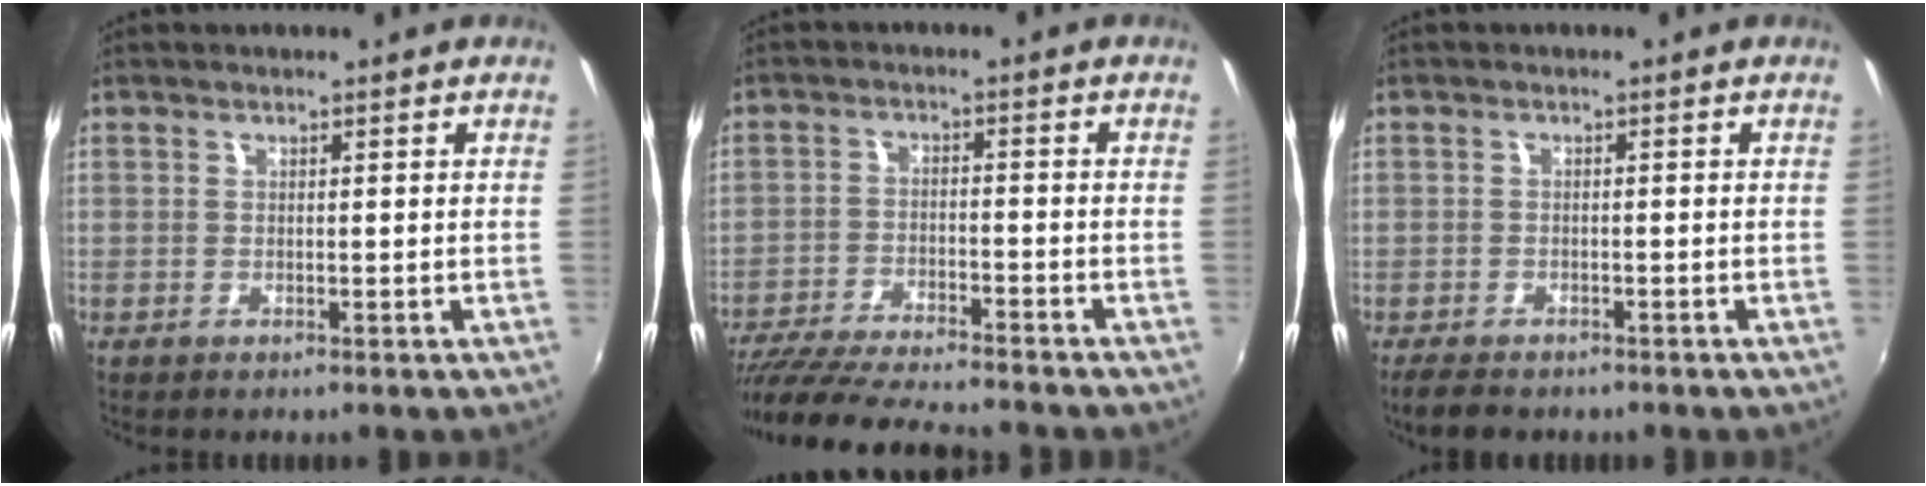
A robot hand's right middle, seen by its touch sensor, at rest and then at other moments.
{"total": 15.7, "force": [-14.0, 1.8, 6.9], "torque": [-0.147, -0.023, -0.232]}
{"total": 4.2, "force": [-3.1, 2.4, 1.5], "torque": [-0.032, 0.000, -0.049]}